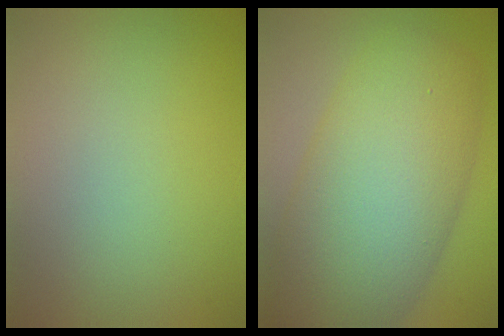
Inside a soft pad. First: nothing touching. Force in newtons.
{"total": 12.3, "press": 12.3, "slide": 0.4}